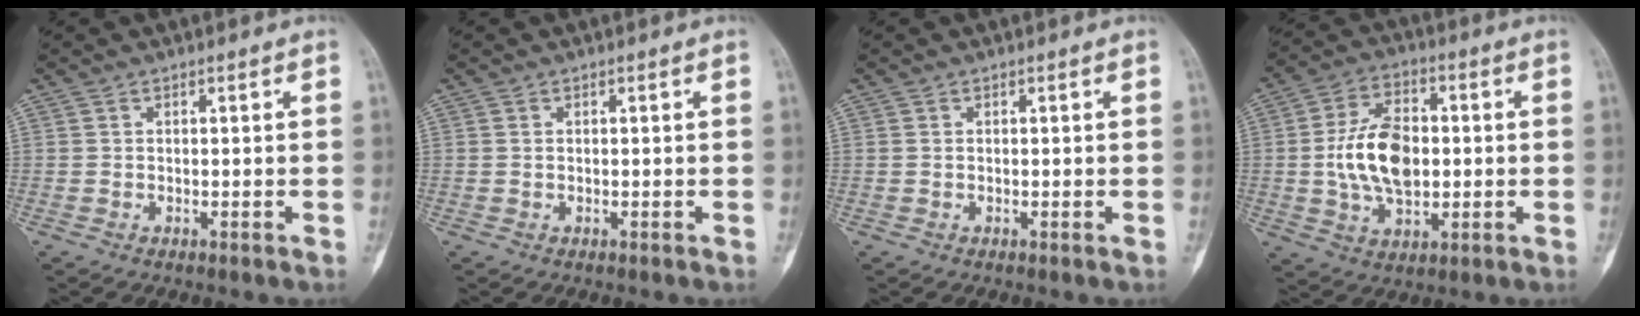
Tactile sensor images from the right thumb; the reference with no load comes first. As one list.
[{"total": 0.0}, {"total": 0.0}, {"total": 13.7, "force": [0.0, 8.4, 10.9], "torque": [-0.180, 0.010, 0.001]}]